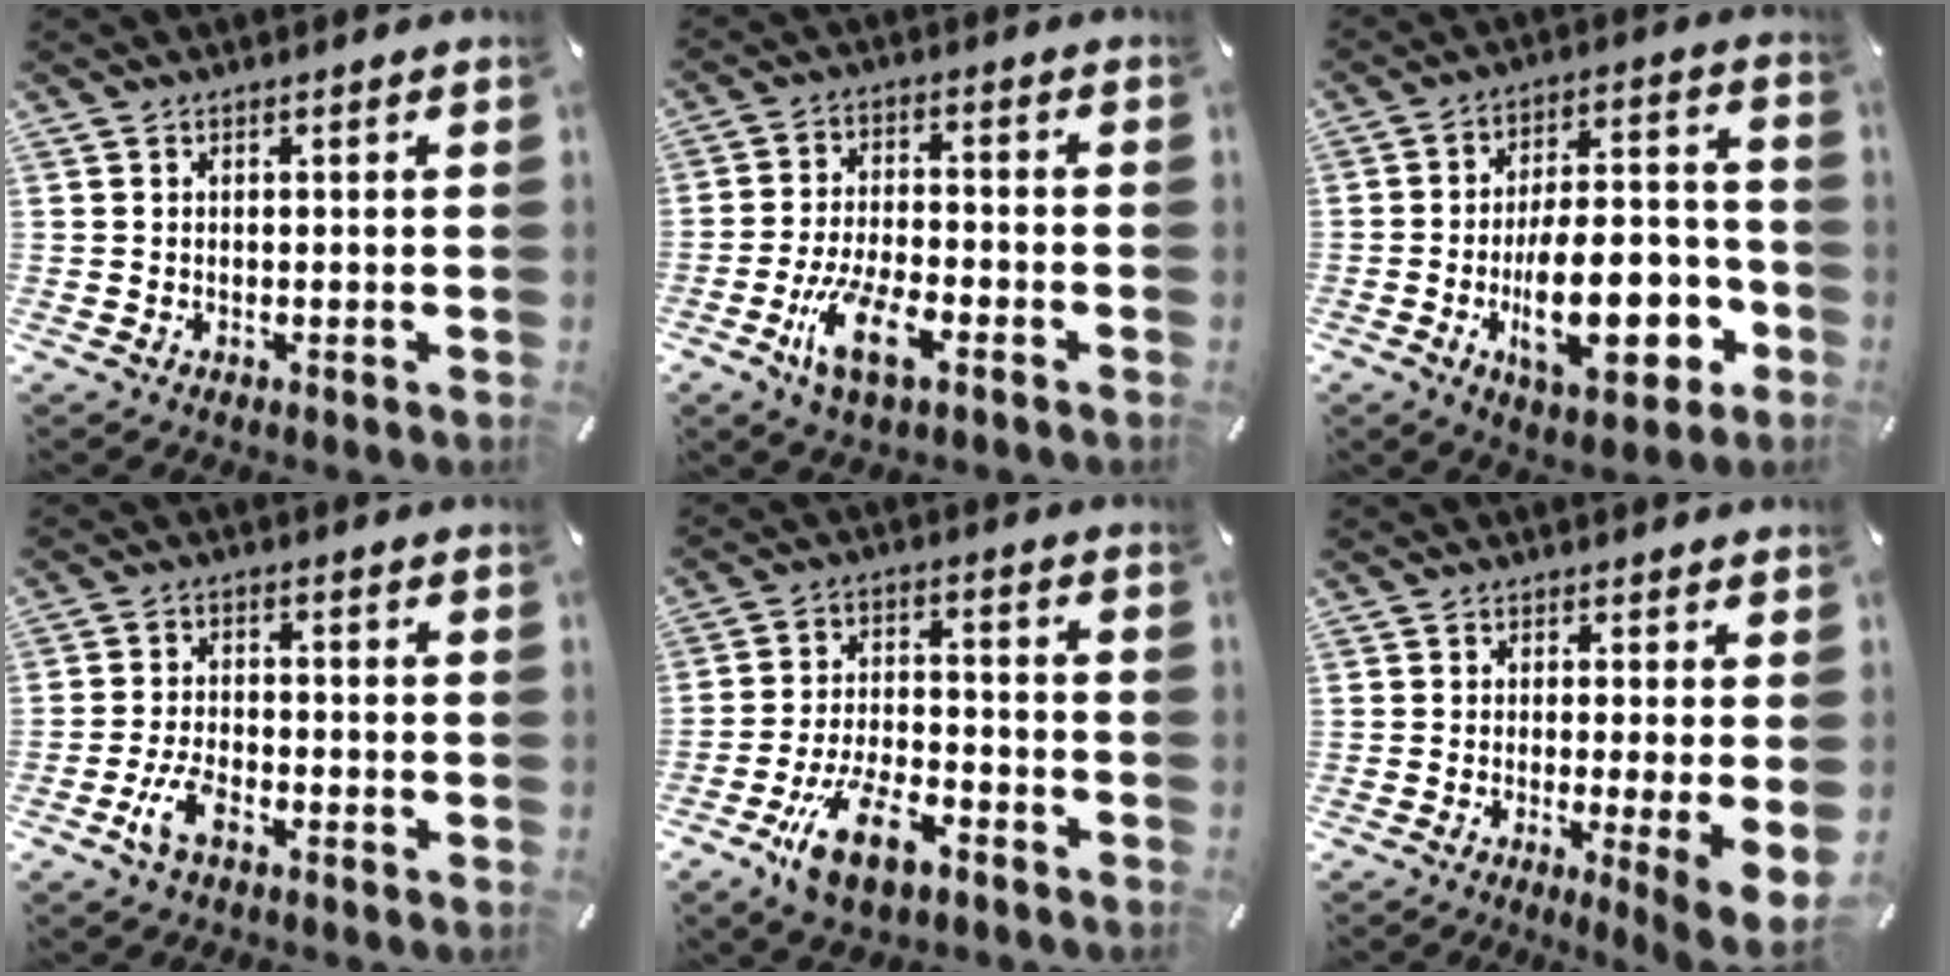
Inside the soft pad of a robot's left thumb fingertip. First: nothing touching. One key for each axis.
{"total": 10.8, "fx": -5.4, "fy": 4.7, "fz": 8.0, "tx": -0.173, "ty": 0.011, "tz": -0.101}
{"total": 20.8, "fx": -6.2, "fy": 10.2, "fz": 17.0, "tx": -0.261, "ty": 0.015, "tz": -0.094}
{"total": 6.3, "fx": -3.3, "fy": 3.2, "fz": 4.4, "tx": -0.100, "ty": 0.009, "tz": -0.066}
{"total": 13.6, "fx": -7.6, "fy": 6.4, "fz": 9.2, "tx": -0.177, "ty": 0.038, "tz": -0.132}
{"total": 6.1, "fx": -0.6, "fy": 0.3, "fz": 6.1, "tx": -0.082, "ty": -0.023, "tz": -0.004}